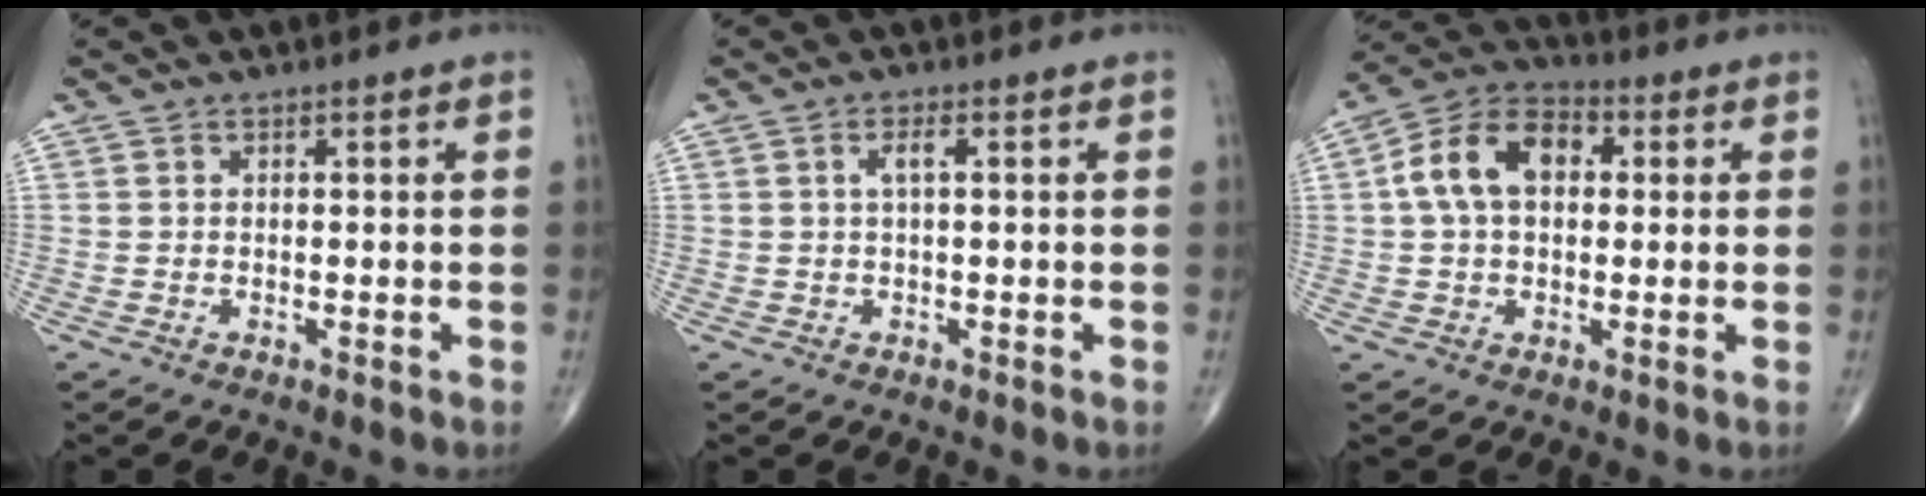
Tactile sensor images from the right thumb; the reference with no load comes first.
{"total": 1.9, "force": [0.4, 0.5, 1.8], "torque": [-0.044, 0.006, 0.007]}
{"total": 11.9, "force": [1.9, 7.8, 8.8], "torque": [-0.153, 0.029, 0.024]}